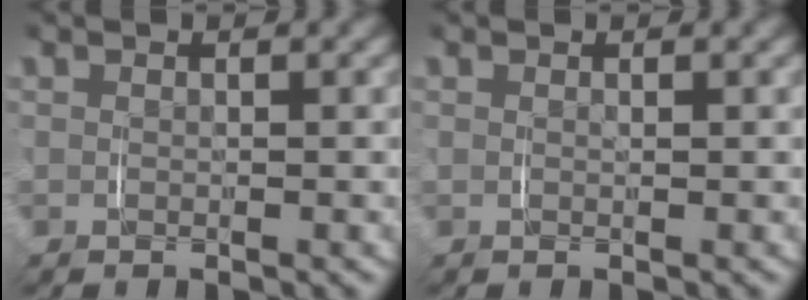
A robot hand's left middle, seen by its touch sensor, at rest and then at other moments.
{"total": 0.0}